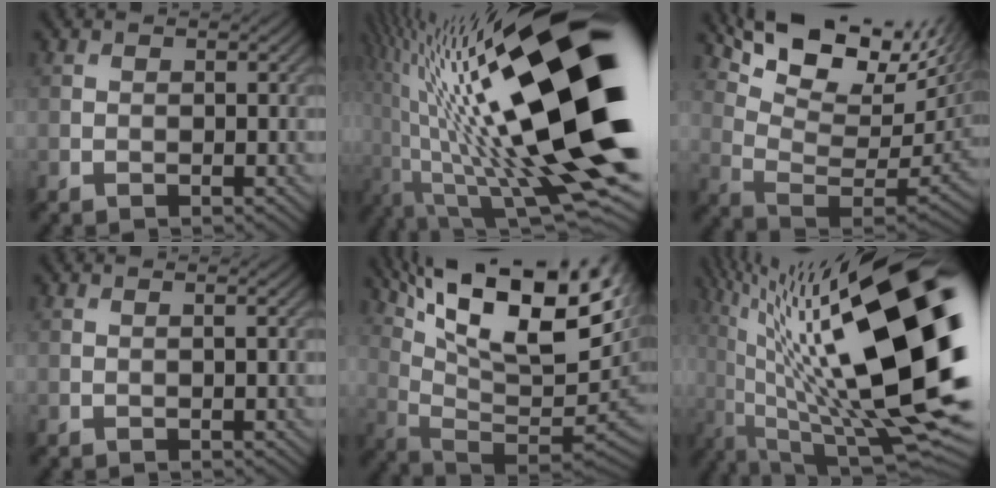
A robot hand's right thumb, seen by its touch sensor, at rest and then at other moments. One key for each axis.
{"total": 24.0, "fx": -0.5, "fy": 6.8, "fz": 23.0, "tx": -0.396, "ty": 0.007, "tz": -0.019}
{"total": 16.8, "fx": 10.2, "fy": 6.2, "fz": 11.9, "tx": -0.222, "ty": 0.011, "tz": 0.156}
{"total": 0.6, "fx": 0.1, "fy": 0.0, "fz": 0.6, "tx": -0.008, "ty": 0.003, "tz": 0.000}
{"total": 20.7, "fx": 10.8, "fy": 6.7, "fz": 16.3, "tx": -0.273, "ty": 0.027, "tz": 0.174}
{"total": 23.0, "fx": 1.9, "fy": 7.3, "fz": 21.7, "tx": -0.344, "ty": 0.017, "tz": 0.038}